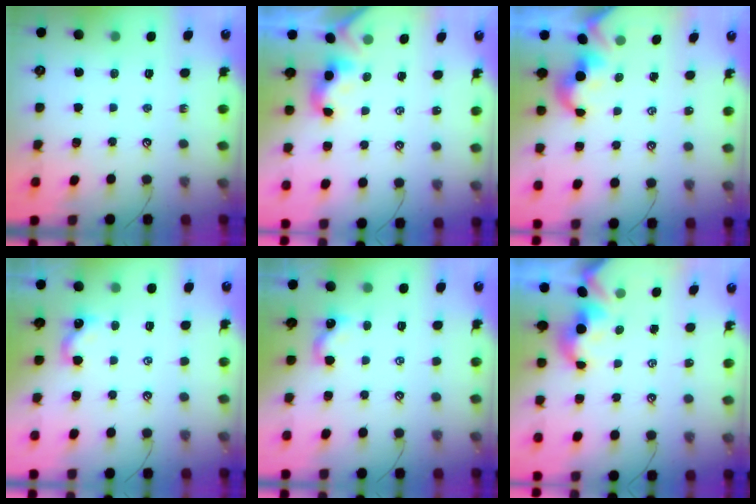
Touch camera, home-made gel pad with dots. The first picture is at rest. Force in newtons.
{"total": 2.2, "press": 2.2, "slide": 0.2}
{"total": 2.0, "press": 2.0, "slide": 0.4}
{"total": 0.8, "press": 0.7, "slide": 0.3}
{"total": 0.8, "press": 0.7, "slide": 0.3}
{"total": 1.6, "press": 1.5, "slide": 0.4}